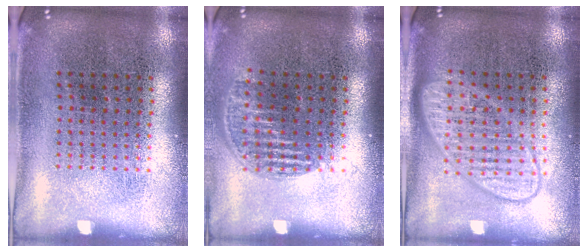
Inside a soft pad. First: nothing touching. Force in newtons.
{"total": 1.1, "press": 1.0, "slide": 0.5}
{"total": 2.4, "press": 2.4, "slide": 0.3}